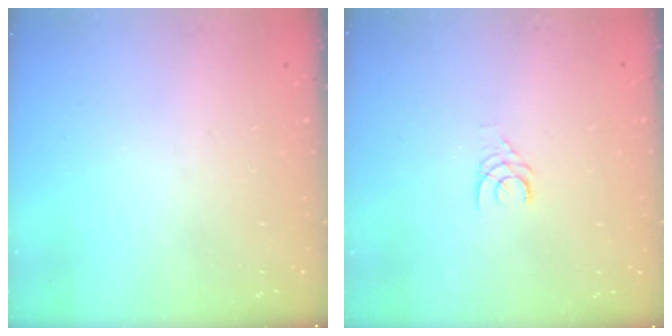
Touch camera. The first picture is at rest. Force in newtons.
{"total": 2.4, "press": 2.4, "slide": 0.2}